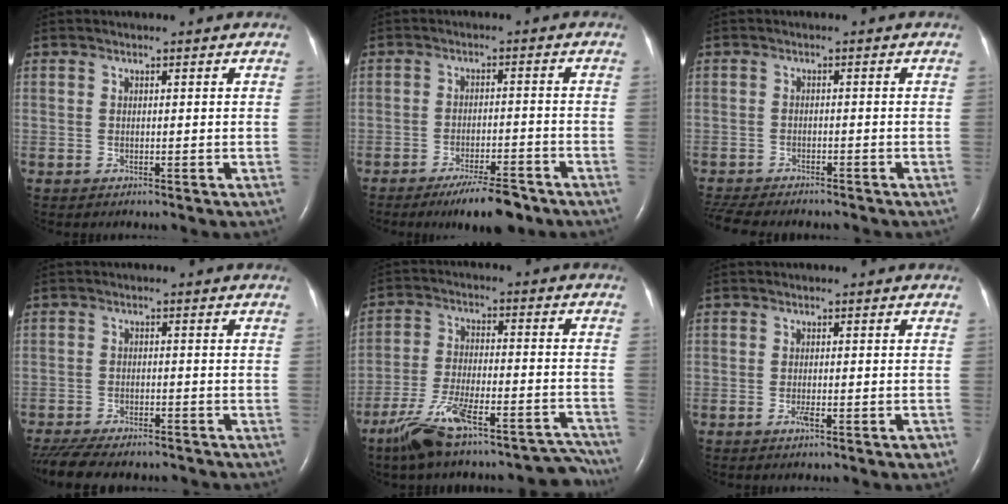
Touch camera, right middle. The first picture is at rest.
{"total": 7.3, "force": [-5.6, 1.3, 4.4], "torque": [-0.071, -0.011, -0.088]}
{"total": 11.5, "force": [-10.1, 2.8, 4.9], "torque": [-0.093, -0.013, -0.140]}
{"total": 14.0, "force": [-12.1, 3.9, 6.0], "torque": [-0.136, -0.016, -0.169]}
{"total": 15.0, "force": [-12.6, 2.8, 7.6], "torque": [-0.114, 0.028, -0.210]}
{"total": 2.1, "force": [-1.2, 0.4, 1.7], "torque": [-0.027, 0.000, -0.017]}